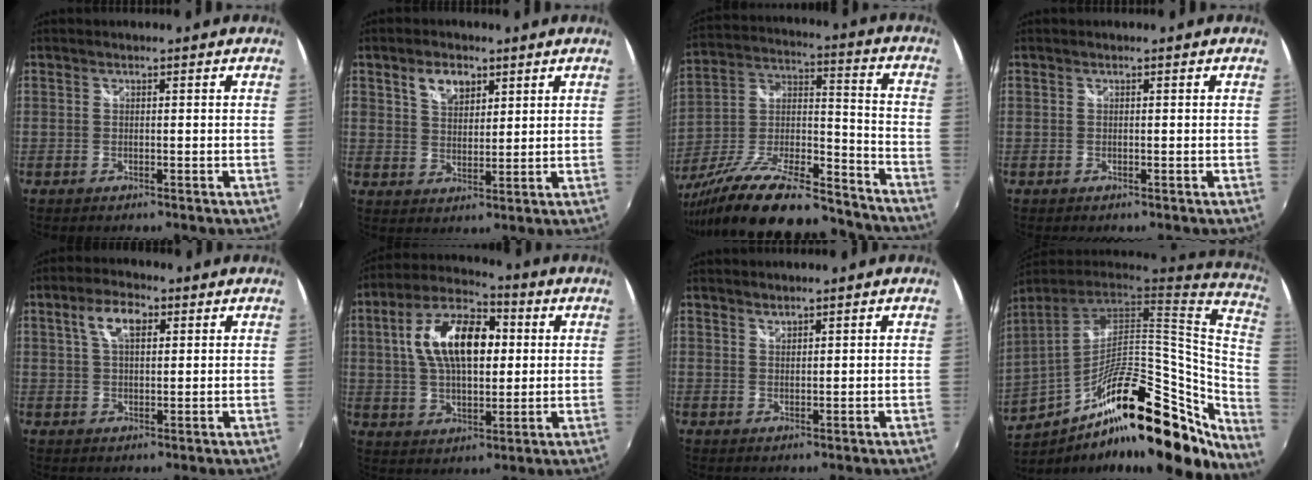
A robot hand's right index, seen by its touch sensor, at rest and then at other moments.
{"total": 5.7, "force": [3.1, 3.6, 3.2], "torque": [-0.051, 0.013, 0.057]}
{"total": 25.5, "force": [-19.8, 7.3, 14.3], "torque": [-0.262, -0.010, -0.303]}
{"total": 0.0}
{"total": 6.0, "force": [2.3, 3.0, 4.6], "torque": [-0.085, 0.016, 0.041]}
{"total": 15.9, "force": [3.0, 8.3, 13.2], "torque": [-0.244, 0.028, 0.049]}
{"total": 1.3, "force": [1.3, 0.4, 0.2], "torque": [-0.001, 0.002, 0.023]}
{"total": 30.3, "force": [-14.4, 10.6, 24.5], "torque": [-0.385, -0.028, -0.226]}